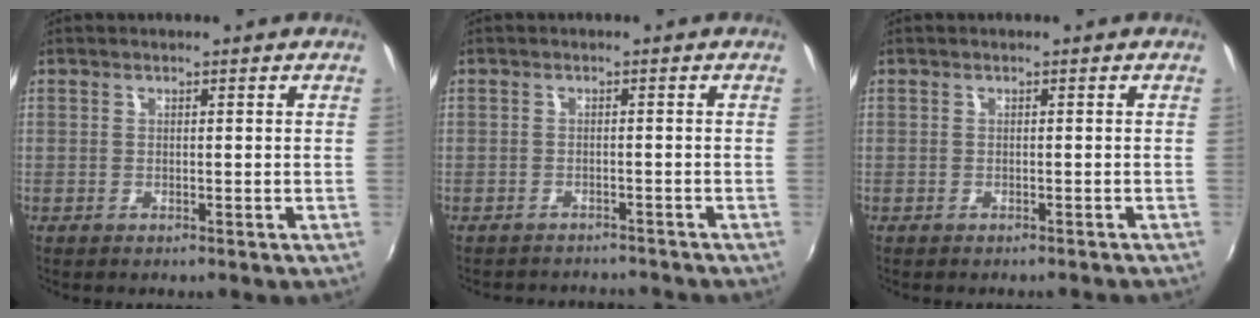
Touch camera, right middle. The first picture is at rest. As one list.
[{"total": 4.7, "force": [-4.3, 2.0, 0.6], "torque": [-0.021, 0.005, -0.062]}, {"total": 1.7, "force": [-1.6, 0.4, 0.6], "torque": [-0.014, -0.010, -0.020]}]